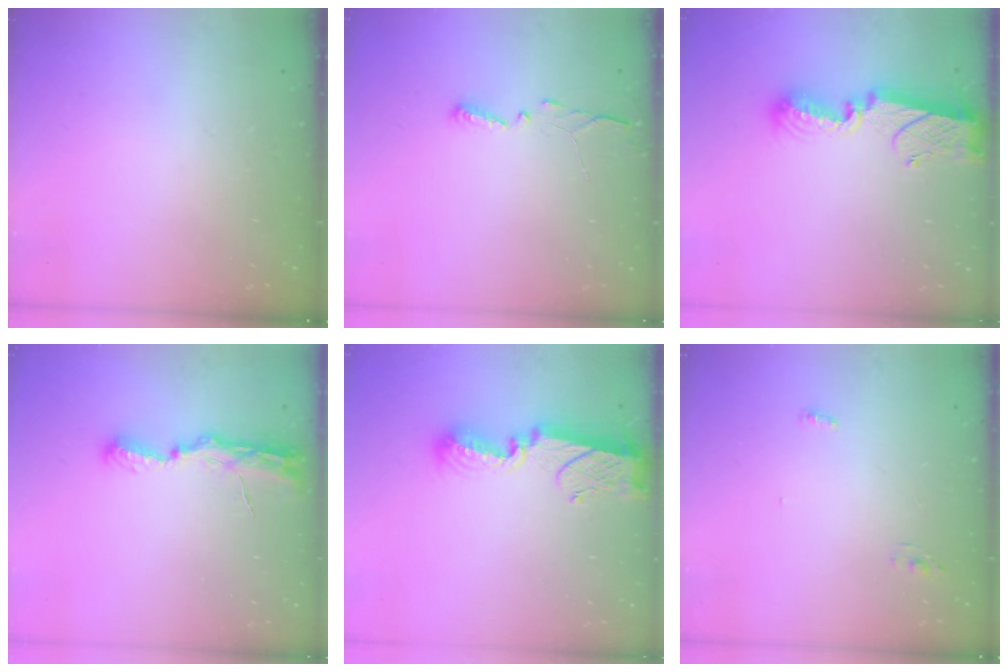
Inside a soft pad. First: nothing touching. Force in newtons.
{"total": 2.9, "press": 2.9, "slide": 0.4}
{"total": 11.4, "press": 11.4, "slide": 0.8}
{"total": 8.0, "press": 8.0, "slide": 0.8}
{"total": 11.4, "press": 11.4, "slide": 0.8}
{"total": 3.2, "press": 2.9, "slide": 1.5}